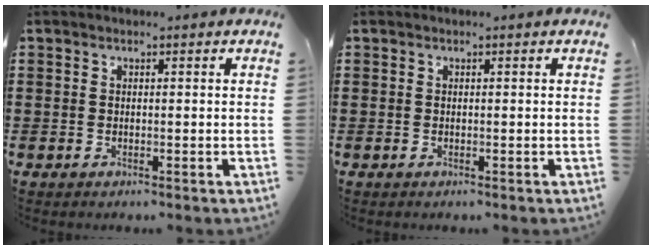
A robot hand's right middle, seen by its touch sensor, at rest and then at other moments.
{"total": 0.0}